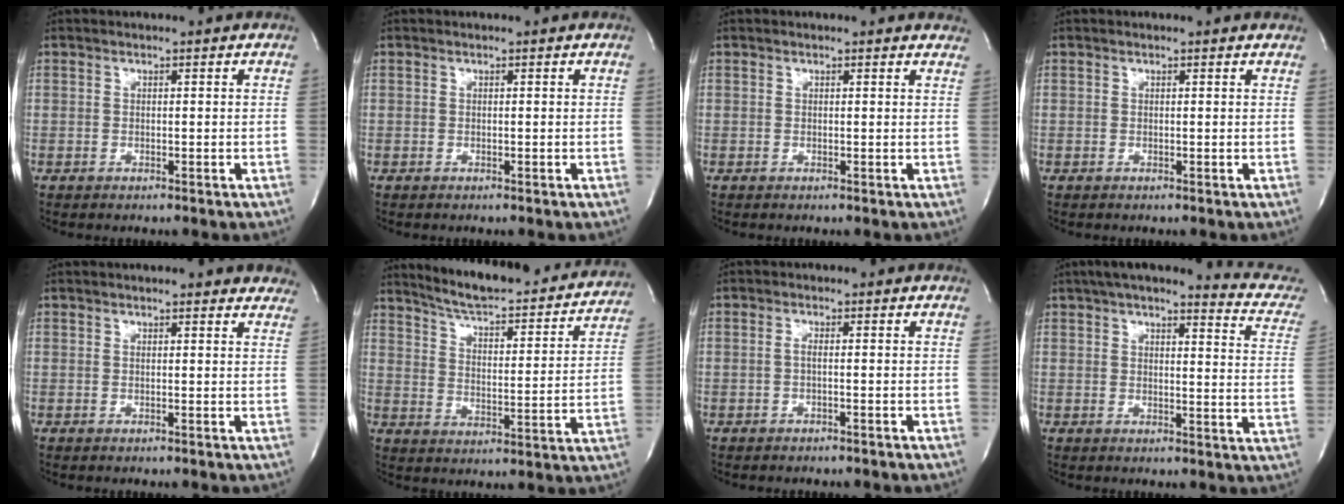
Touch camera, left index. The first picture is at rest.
{"total": 0.0}
{"total": 2.3, "force": [2.2, 0.6, 0.2], "torque": [-0.006, -0.009, 0.004]}
{"total": 0.7, "force": [0.7, 0.2, 0.1], "torque": [-0.006, -0.003, 0.001]}
{"total": 6.2, "force": [5.5, 1.4, 2.5], "torque": [-0.022, 0.005, 0.049]}
{"total": 23.7, "force": [21.7, 3.7, 8.9], "torque": [-0.127, -0.037, 0.279]}
{"total": 1.3, "force": [-0.6, 0.0, 1.1], "torque": [-0.024, 0.002, -0.010]}
{"total": 15.7, "force": [13.8, 2.2, 7.1], "torque": [-0.080, -0.031, 0.148]}